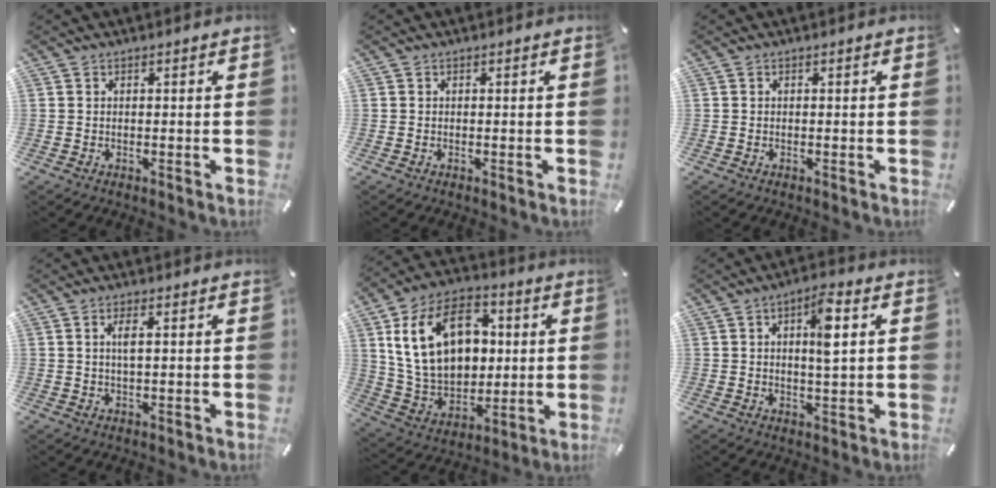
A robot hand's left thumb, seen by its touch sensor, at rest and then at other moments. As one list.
[{"total": 0.0}, {"total": 0.0}, {"total": 3.1, "force": [0.8, 0.9, 2.9], "torque": [-0.061, 0.004, 0.011]}, {"total": 21.6, "force": [5.2, 15.6, 14.0], "torque": [-0.266, -0.003, 0.096]}, {"total": 7.6, "force": [2.1, 2.6, 6.9], "torque": [-0.106, -0.006, 0.028]}]